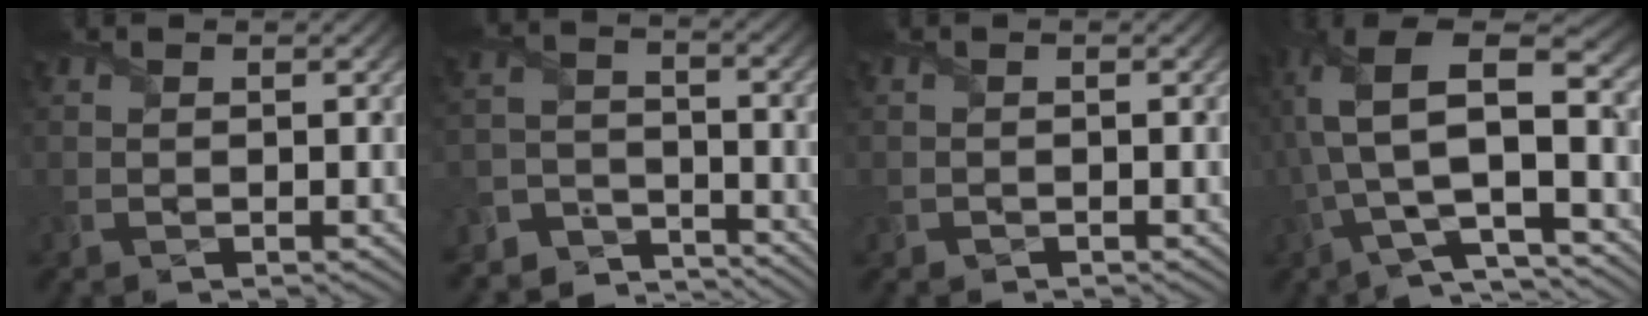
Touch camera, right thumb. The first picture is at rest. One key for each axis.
{"total": 6.8, "fx": -6.3, "fy": 2.2, "fz": 1.0, "tx": -0.019, "ty": -0.010, "tz": -0.133}
{"total": 0.7, "fx": -0.5, "fy": 0.5, "fz": 0.1, "tx": -0.002, "ty": -0.003, "tz": -0.011}
{"total": 14.0, "fx": -1.7, "fy": 5.1, "fz": 13.0, "tx": -0.276, "ty": 0.006, "tz": -0.030}